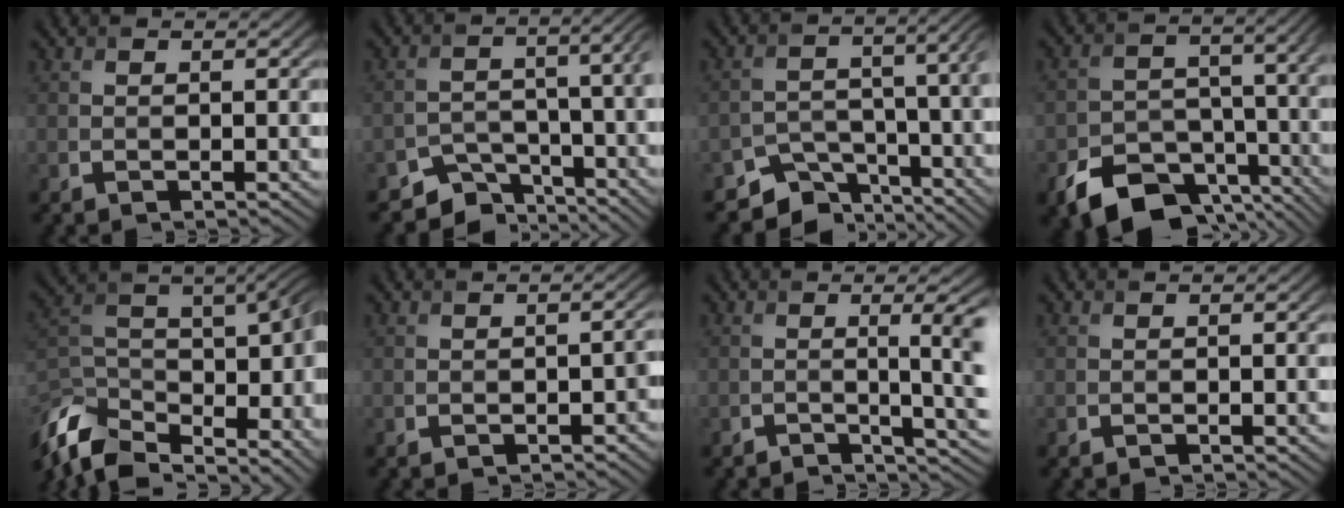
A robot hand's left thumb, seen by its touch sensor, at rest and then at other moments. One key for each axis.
{"total": 6.7, "fx": -5.2, "fy": 3.2, "fz": 2.8, "tx": -0.039, "ty": -0.024, "tz": -0.087}
{"total": 7.7, "fx": -5.8, "fy": 3.9, "fz": 3.3, "tx": -0.048, "ty": -0.027, "tz": -0.098}
{"total": 11.6, "fx": -6.9, "fy": 6.9, "fz": 6.2, "tx": -0.115, "ty": -0.033, "tz": -0.113}
{"total": 12.7, "fx": -5.4, "fy": 6.3, "fz": 9.6, "tx": -0.233, "ty": -0.015, "tz": -0.085}
{"total": 1.6, "fx": -1.0, "fy": 0.7, "fz": 1.0, "tx": -0.013, "ty": 0.002, "tz": -0.013}
{"total": 4.5, "fx": -0.2, "fy": 1.5, "fz": 4.2, "tx": -0.045, "ty": 0.000, "tz": -0.001}
{"total": 0.0}